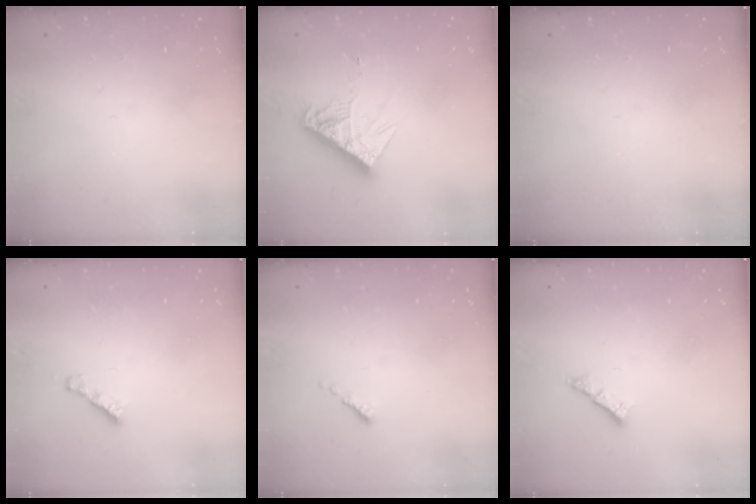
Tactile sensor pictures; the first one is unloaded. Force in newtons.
{"total": 10.5, "press": 10.4, "slide": 0.9}
{"total": 0.0}
{"total": 2.7, "press": 2.7, "slide": 0.3}
{"total": 0.6, "press": 0.5, "slide": 0.2}
{"total": 1.2, "press": 1.2, "slide": 0.3}